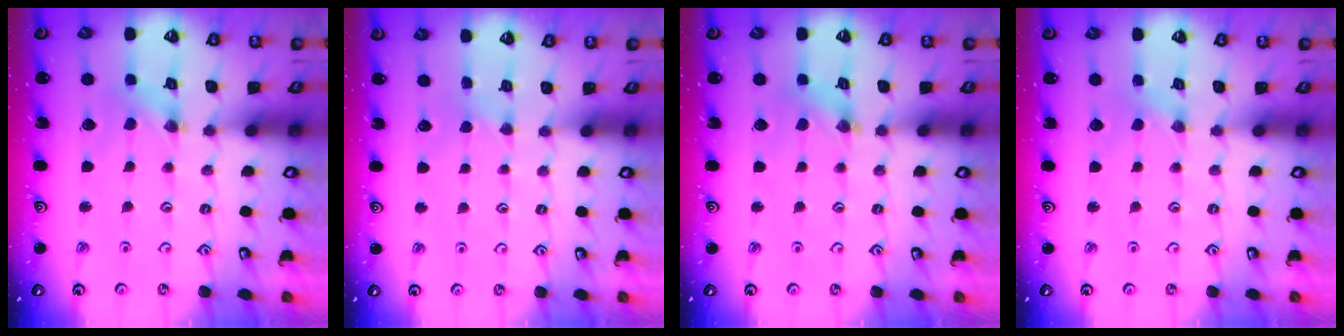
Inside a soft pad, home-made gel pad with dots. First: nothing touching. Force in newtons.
{"total": 2.0, "press": 2.0, "slide": 0.3}
{"total": 1.6, "press": 1.6, "slide": 0.2}
{"total": 0.7, "press": 0.7, "slide": 0.2}